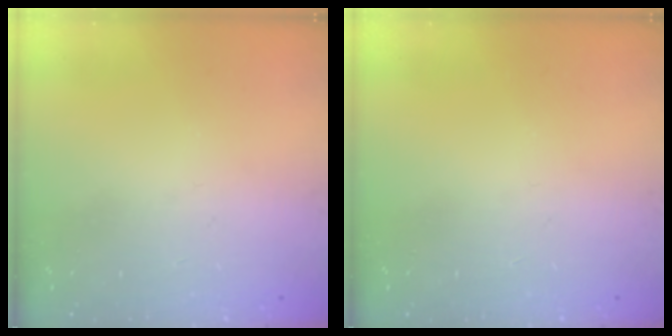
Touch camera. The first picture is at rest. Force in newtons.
{"total": 0.0}